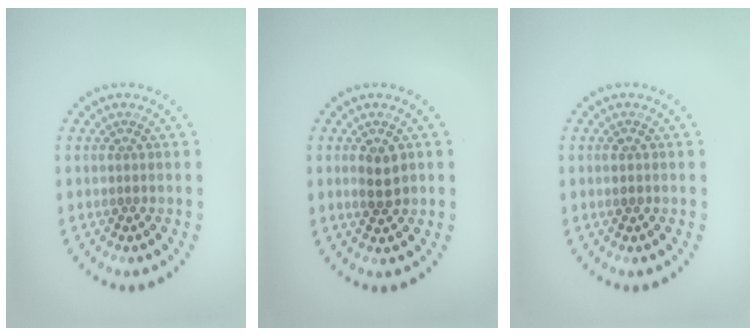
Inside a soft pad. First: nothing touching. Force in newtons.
{"total": 2.2, "press": 2.2, "slide": 0.2}
{"total": 1.0, "press": 1.0, "slide": 0.2}